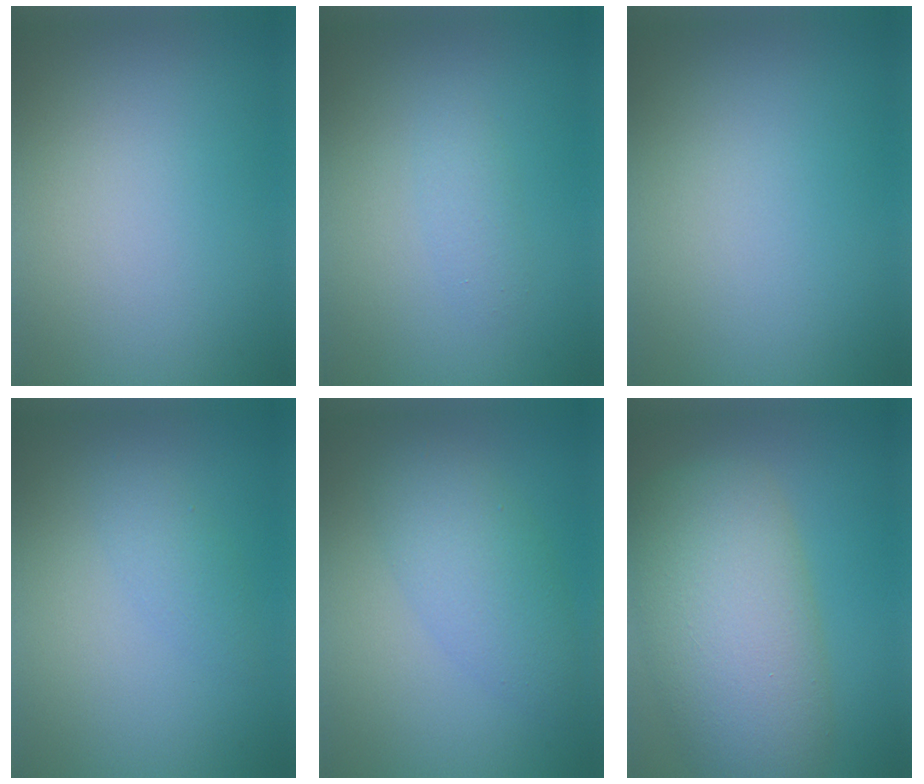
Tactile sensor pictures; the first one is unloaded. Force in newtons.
{"total": 1.2, "press": 1.2, "slide": 0.1}
{"total": 0.0}
{"total": 1.4, "press": 1.4, "slide": 0.0}
{"total": 4.2, "press": 4.2, "slide": 0.1}
{"total": 10.1, "press": 10.1, "slide": 0.9}